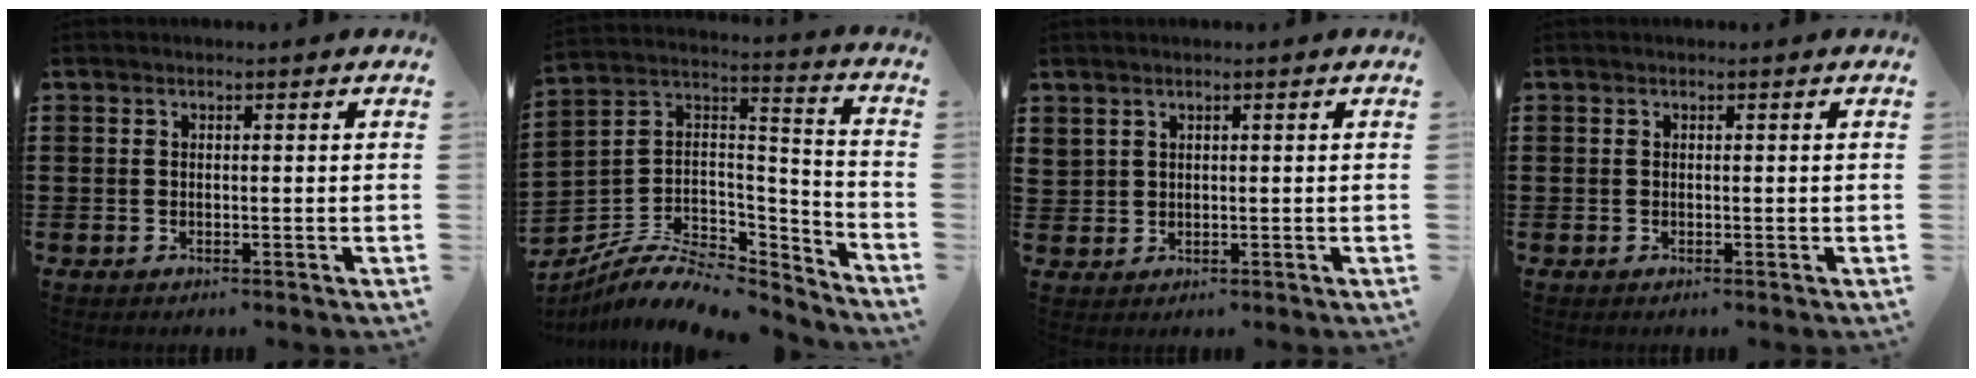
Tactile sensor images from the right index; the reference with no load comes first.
{"total": 9.0, "force": [-6.5, 4.3, 4.6], "torque": [-0.094, 0.010, -0.122]}
{"total": 1.4, "force": [1.2, 0.8, 0.3], "torque": [-0.008, 0.002, 0.023]}
{"total": 0.0}